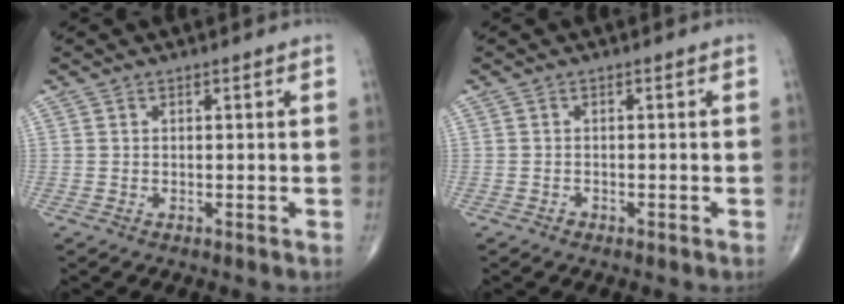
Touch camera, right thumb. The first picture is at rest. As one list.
[{"total": 0.7, "force": [-0.5, 0.5, 0.1], "torque": [0.000, 0.002, -0.010]}]